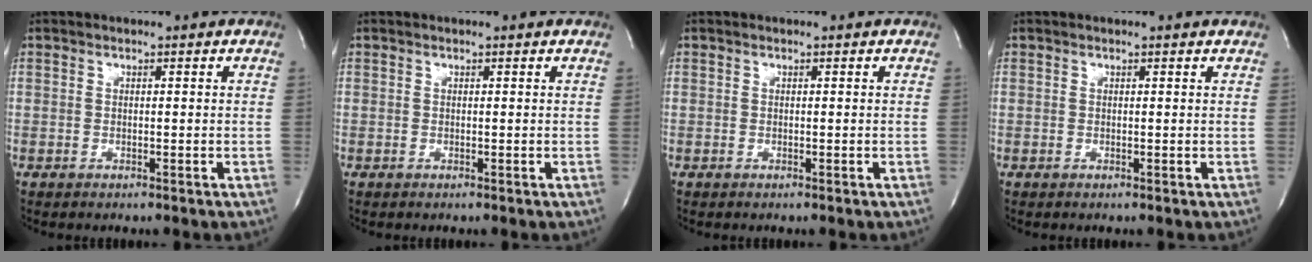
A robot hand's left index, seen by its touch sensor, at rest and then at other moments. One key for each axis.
{"total": 0.8, "fx": 0.8, "fy": 0.0, "fz": 0.2, "tx": -0.009, "ty": 0.005, "tz": 0.008}
{"total": 0.0}
{"total": 1.5, "fx": 1.5, "fy": 0.0, "fz": 0.3, "tx": -0.014, "ty": 0.005, "tz": 0.014}